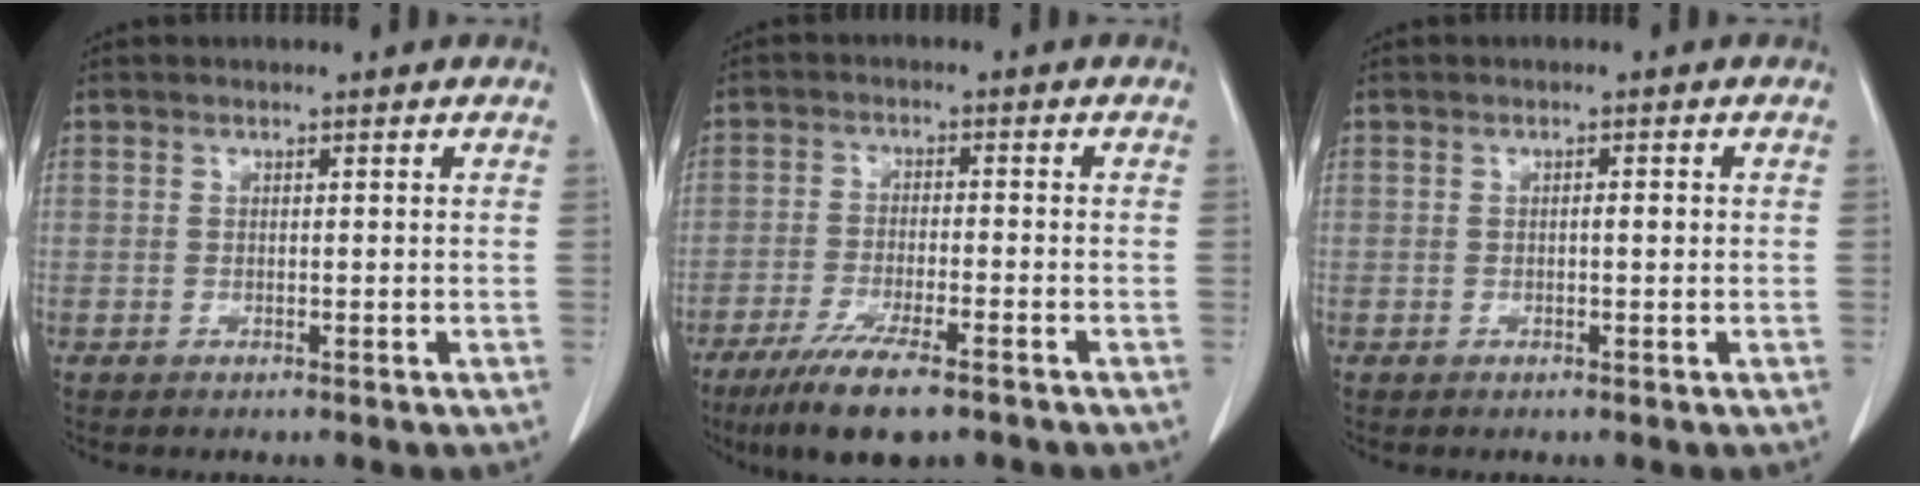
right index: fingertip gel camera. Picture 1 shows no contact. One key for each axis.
{"total": 9.8, "fx": -6.8, "fy": 1.5, "fz": 6.9, "tx": -0.117, "ty": -0.023, "tz": -0.109}
{"total": 0.9, "fx": -0.1, "fy": 0.2, "fz": 0.9, "tx": -0.012, "ty": 0.002, "tz": -0.002}